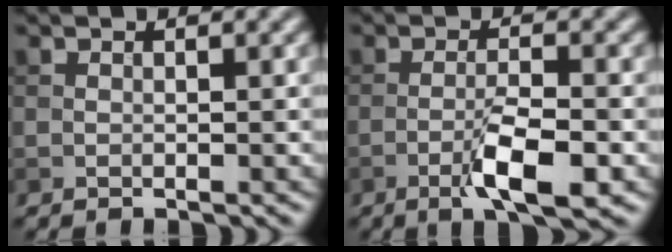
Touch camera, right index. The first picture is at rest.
{"total": 4.9, "force": [-2.2, 1.0, 4.3], "torque": [-0.076, 0.000, -0.039]}